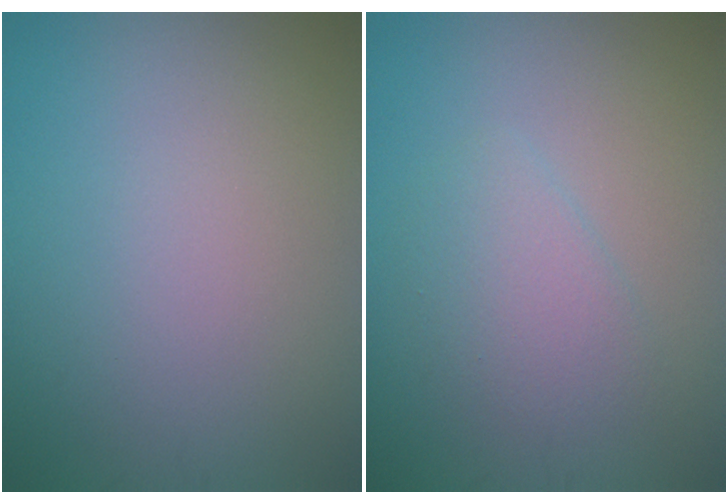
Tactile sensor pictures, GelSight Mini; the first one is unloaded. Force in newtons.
{"total": 2.4, "press": 2.4, "slide": 0.2}